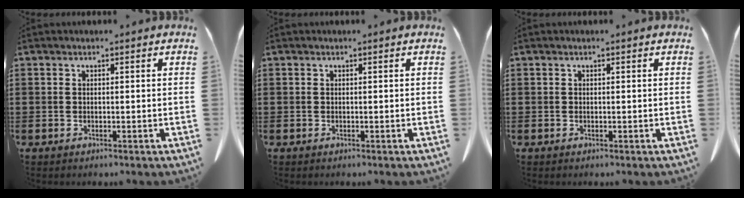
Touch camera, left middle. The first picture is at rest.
{"total": 0.0}
{"total": 0.0}